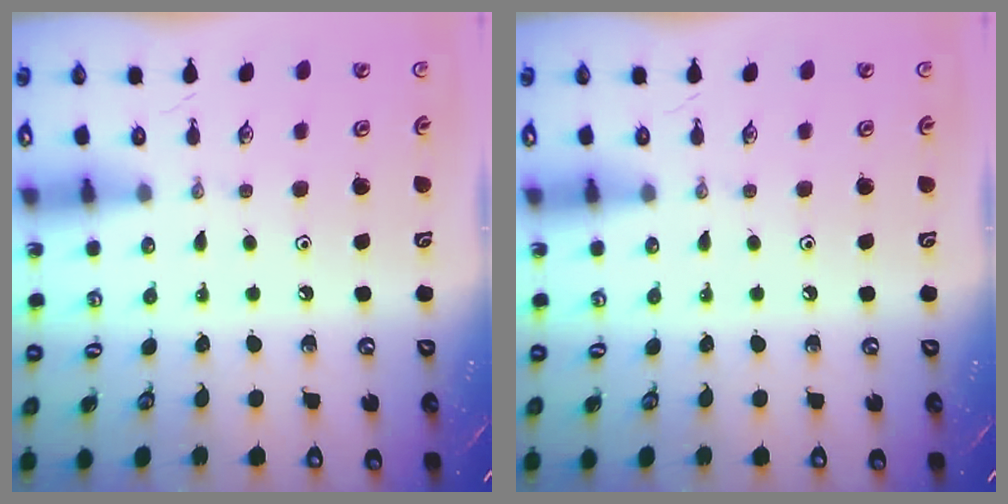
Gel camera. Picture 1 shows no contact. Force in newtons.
{"total": 0.0}